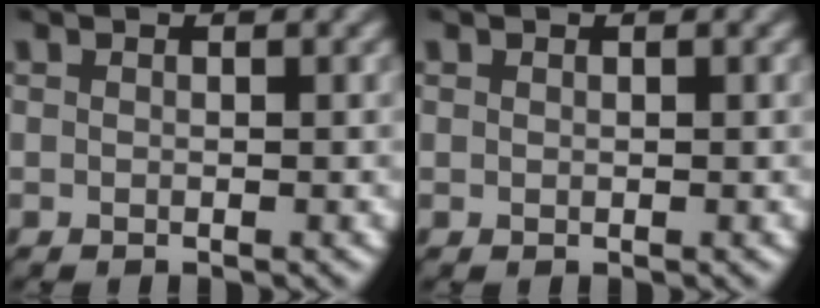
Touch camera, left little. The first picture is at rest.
{"total": 0.0}